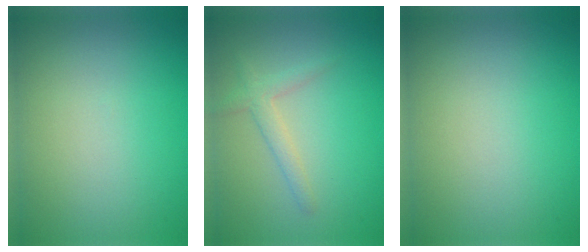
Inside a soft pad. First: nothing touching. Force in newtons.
{"total": 1.9, "press": 1.9, "slide": 0.1}
{"total": 0.0}